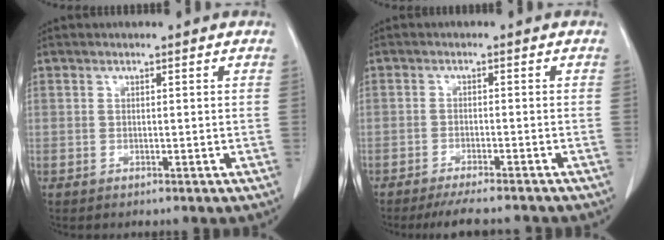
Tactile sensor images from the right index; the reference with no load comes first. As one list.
[{"total": 7.3, "force": [-6.6, 0.7, 3.0], "torque": [-0.038, -0.015, -0.098]}]